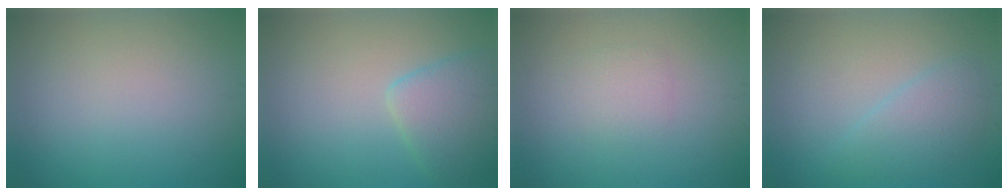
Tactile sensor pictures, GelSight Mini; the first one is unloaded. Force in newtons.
{"total": 3.6, "press": 3.5, "slide": 0.2}
{"total": 1.4, "press": 1.4, "slide": 0.1}
{"total": 2.5, "press": 2.5, "slide": 0.2}